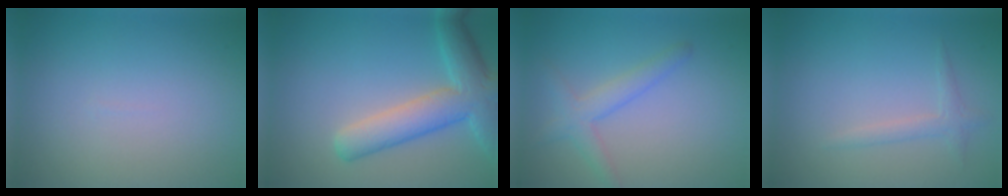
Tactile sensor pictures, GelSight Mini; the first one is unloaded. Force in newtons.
{"total": 6.2, "press": 6.2, "slide": 0.4}
{"total": 2.7, "press": 2.7, "slide": 0.1}
{"total": 1.4, "press": 1.4, "slide": 0.1}